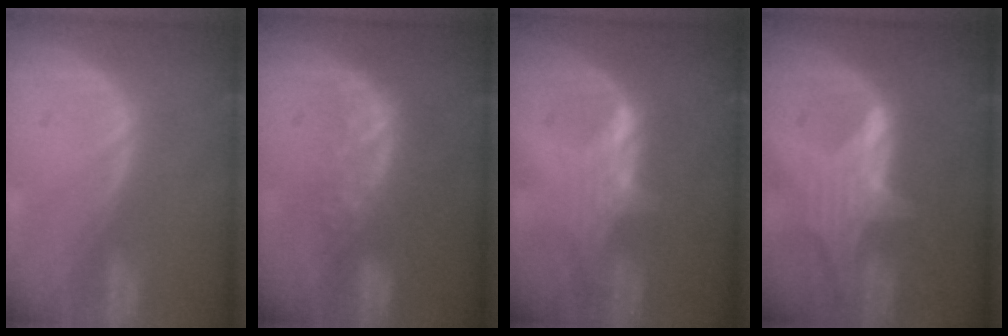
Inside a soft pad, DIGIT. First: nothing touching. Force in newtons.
{"total": 7.9, "press": 6.9, "slide": 4.0}
{"total": 3.3, "press": 3.3, "slide": 0.4}
{"total": 6.7, "press": 6.2, "slide": 2.3}